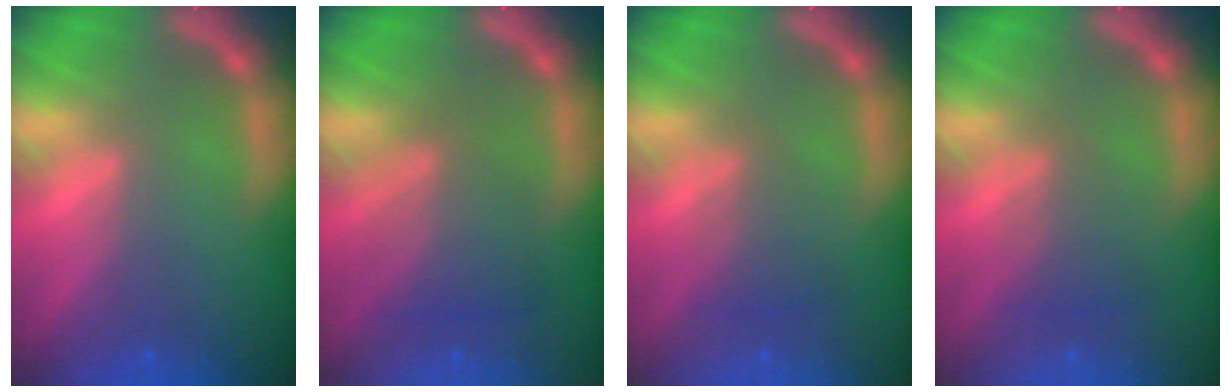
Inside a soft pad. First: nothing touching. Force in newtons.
{"total": 5.0}
{"total": 2.5}
{"total": 2.5}